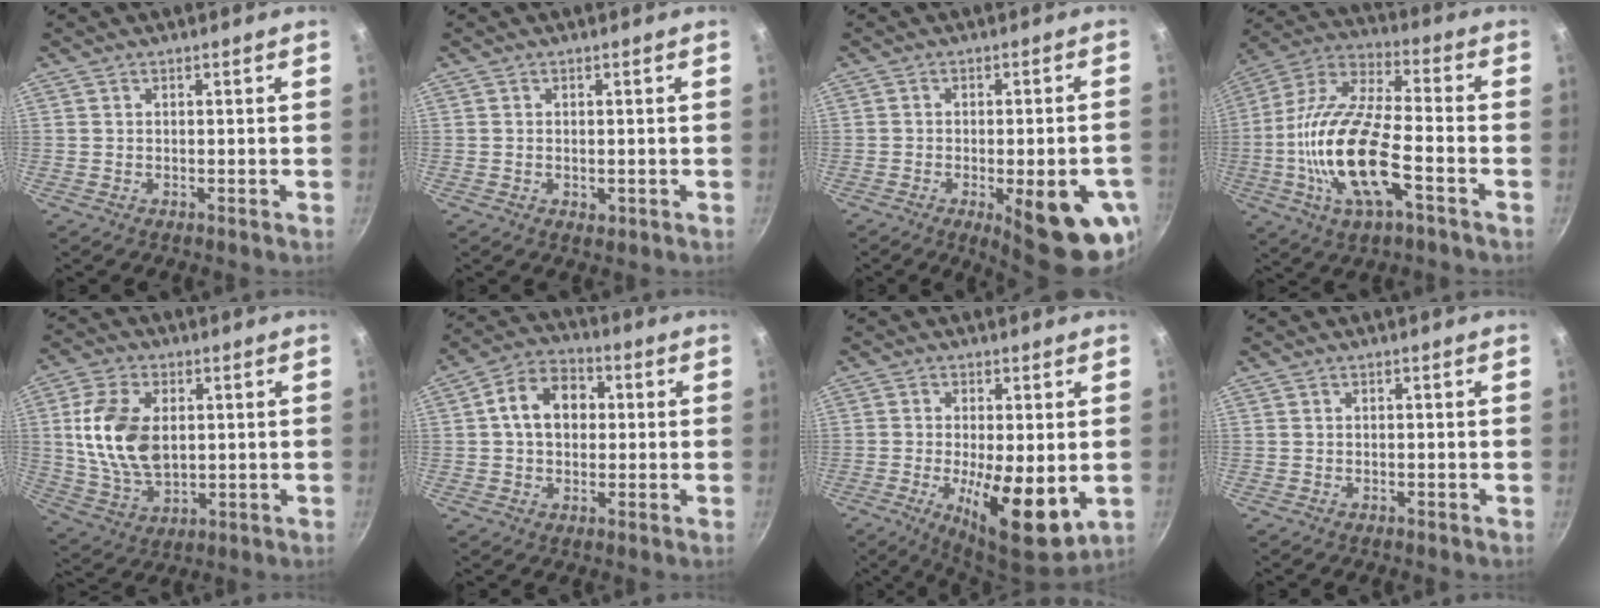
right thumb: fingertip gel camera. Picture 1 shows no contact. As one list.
[{"total": 1.6, "force": [-0.3, 1.1, 1.1], "torque": [-0.014, -0.003, -0.003]}, {"total": 16.2, "force": [-5.7, 5.1, 14.2], "torque": [-0.150, 0.007, -0.064]}, {"total": 20.4, "force": [-5.8, 7.7, 18.0], "torque": [-0.353, 0.030, -0.127]}, {"total": 14.4, "force": [2.0, 9.0, 11.1], "torque": [-0.197, -0.013, 0.044]}, {"total": 10.7, "force": [1.5, 7.9, 7.1], "torque": [-0.086, 0.022, 0.007]}, {"total": 12.7, "force": [-2.2, 4.2, 11.8], "torque": [-0.180, -0.009, -0.025]}, {"total": 0.0}]